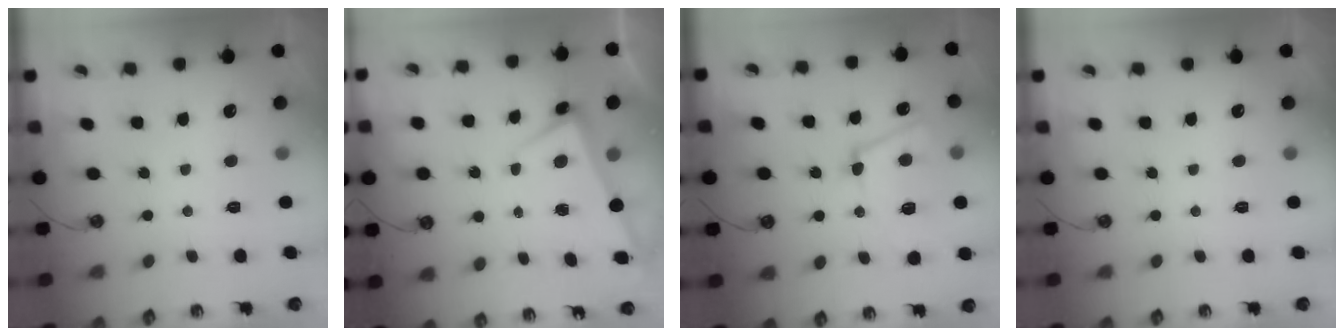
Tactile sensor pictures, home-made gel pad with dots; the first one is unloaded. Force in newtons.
{"total": 2.4, "press": 2.4, "slide": 0.5}
{"total": 11.4, "press": 11.3, "slide": 1.9}
{"total": 0.0}